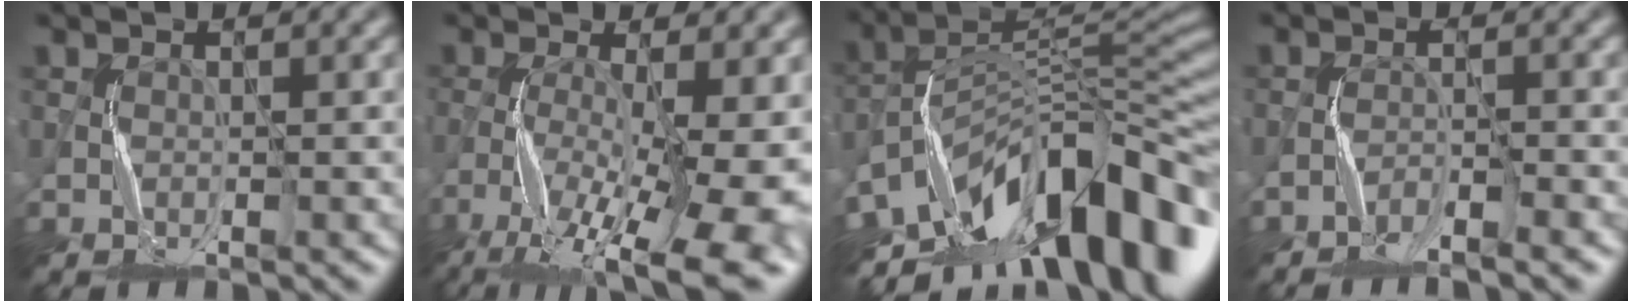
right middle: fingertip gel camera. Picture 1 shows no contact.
{"total": 11.0, "force": [-4.3, 3.6, 9.5], "torque": [-0.190, -0.016, -0.074]}
{"total": 14.9, "force": [-8.5, 6.5, 10.4], "torque": [-0.184, 0.025, -0.149]}
{"total": 1.8, "force": [-1.6, -0.1, 0.7], "torque": [-0.014, 0.002, -0.036]}